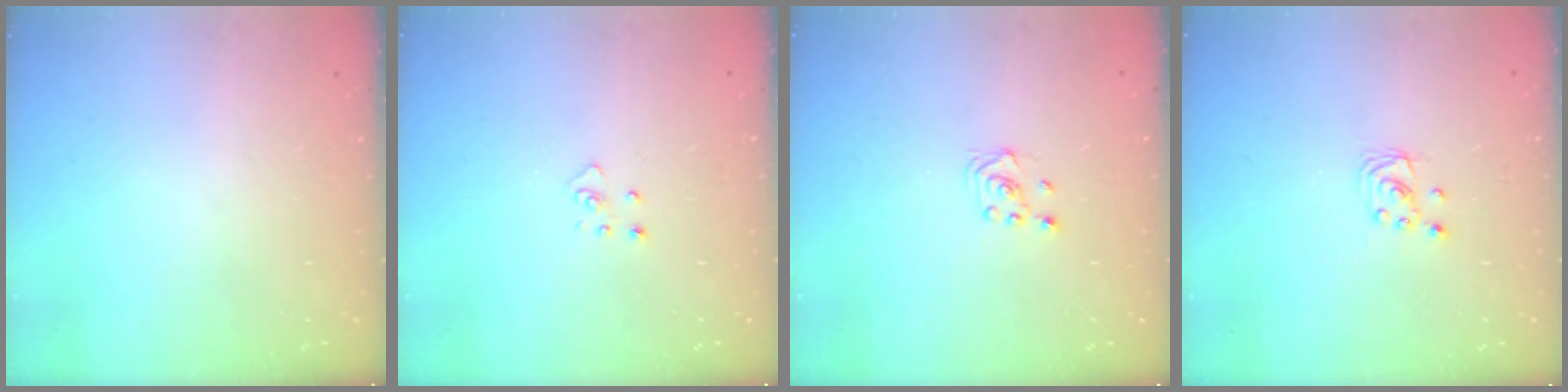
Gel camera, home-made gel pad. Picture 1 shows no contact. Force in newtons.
{"total": 3.1, "press": 3.1, "slide": 0.2}
{"total": 2.3, "press": 2.2, "slide": 0.7}
{"total": 2.2, "press": 2.2, "slide": 0.2}